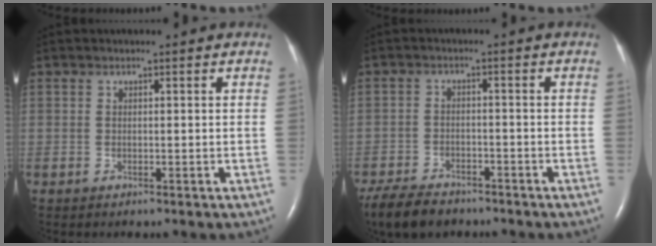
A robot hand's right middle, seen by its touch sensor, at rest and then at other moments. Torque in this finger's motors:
{"motor_torque": [0.48, -0.54, 0.02, 0.00]}